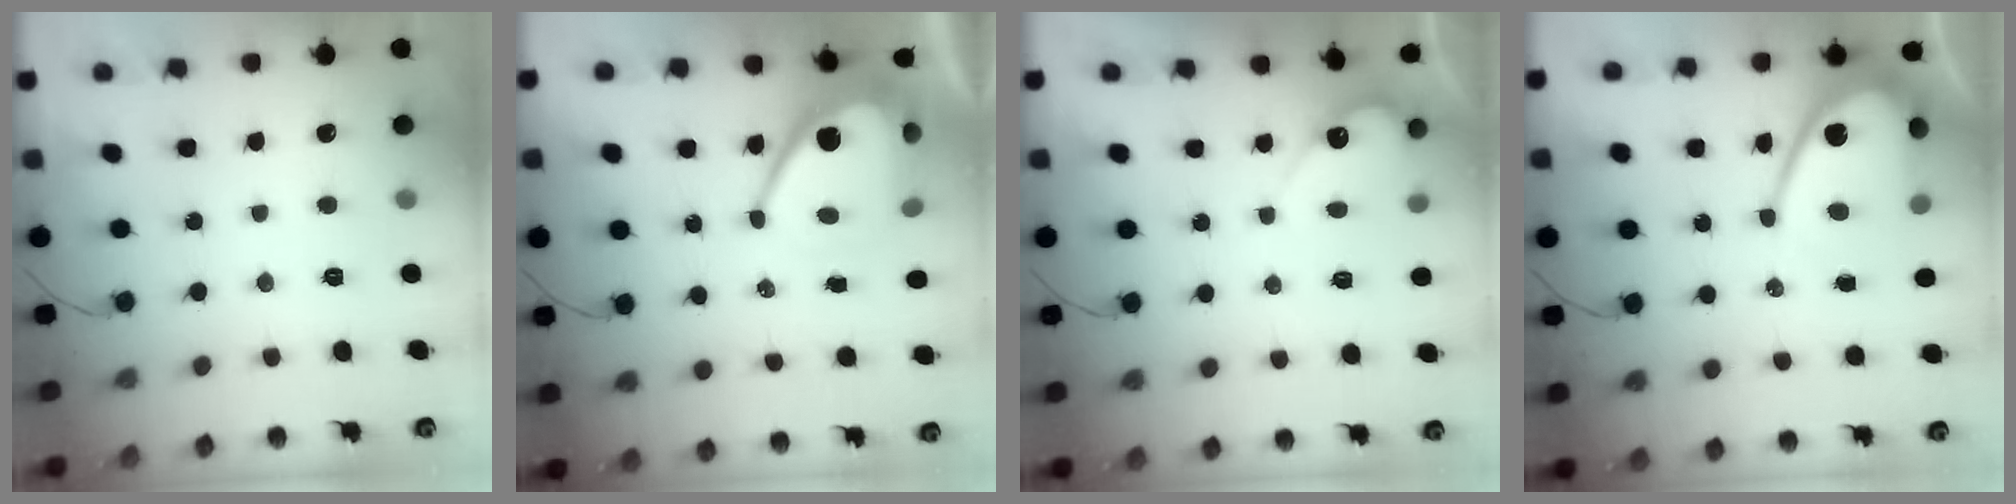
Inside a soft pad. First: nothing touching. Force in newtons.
{"total": 12.9, "press": 12.8, "slide": 1.0}
{"total": 5.0, "press": 5.0, "slide": 0.4}
{"total": 12.2, "press": 12.1, "slide": 1.1}